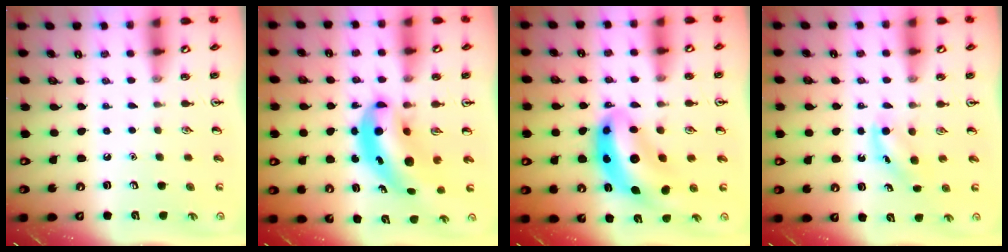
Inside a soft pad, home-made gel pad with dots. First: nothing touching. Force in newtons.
{"total": 8.5, "press": 8.2, "slide": 2.4}
{"total": 11.0, "press": 10.5, "slide": 3.3}
{"total": 4.2, "press": 3.9, "slide": 1.4}